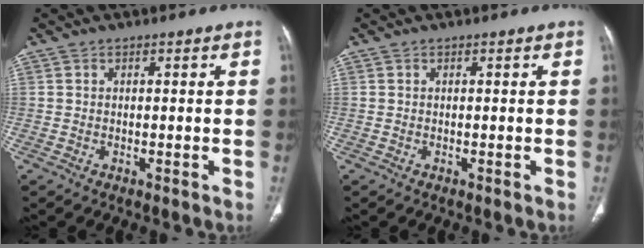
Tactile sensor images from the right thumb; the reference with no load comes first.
{"total": 0.0}